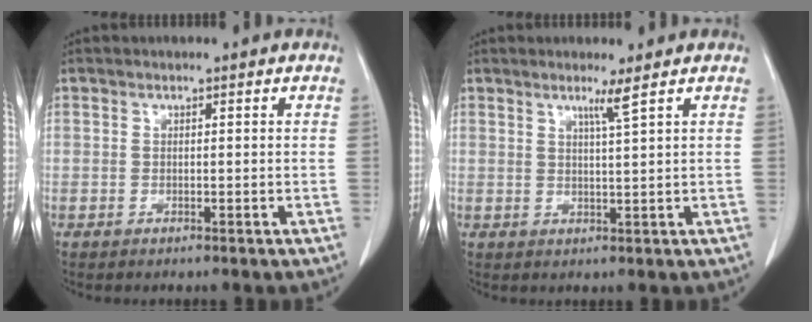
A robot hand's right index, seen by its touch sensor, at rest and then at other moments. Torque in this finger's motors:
{"motor_torque": [-0.01, 0.10, 0.04, 0.01]}